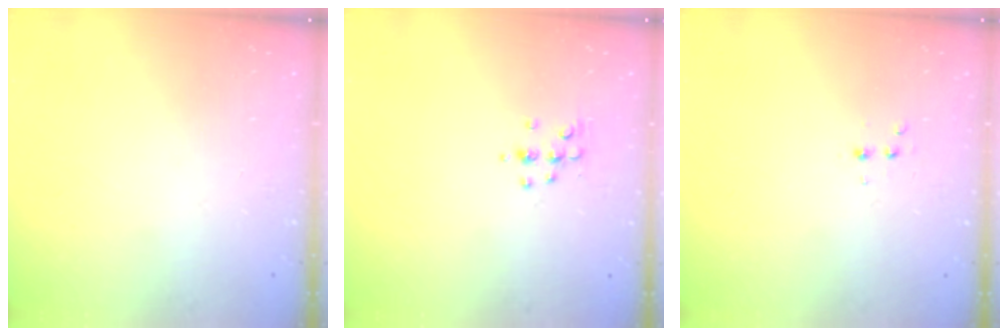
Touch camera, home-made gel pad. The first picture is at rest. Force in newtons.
{"total": 5.0, "press": 4.8, "slide": 1.4}
{"total": 3.1, "press": 3.0, "slide": 0.9}